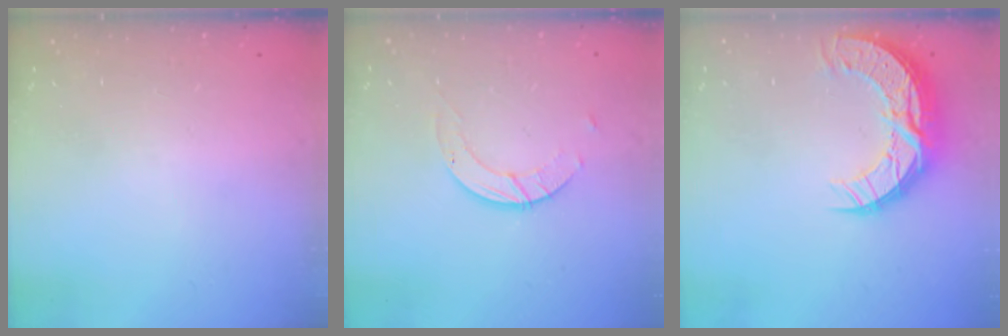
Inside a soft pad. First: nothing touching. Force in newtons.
{"total": 3.0, "press": 3.0, "slide": 0.3}
{"total": 11.9, "press": 11.9, "slide": 0.9}